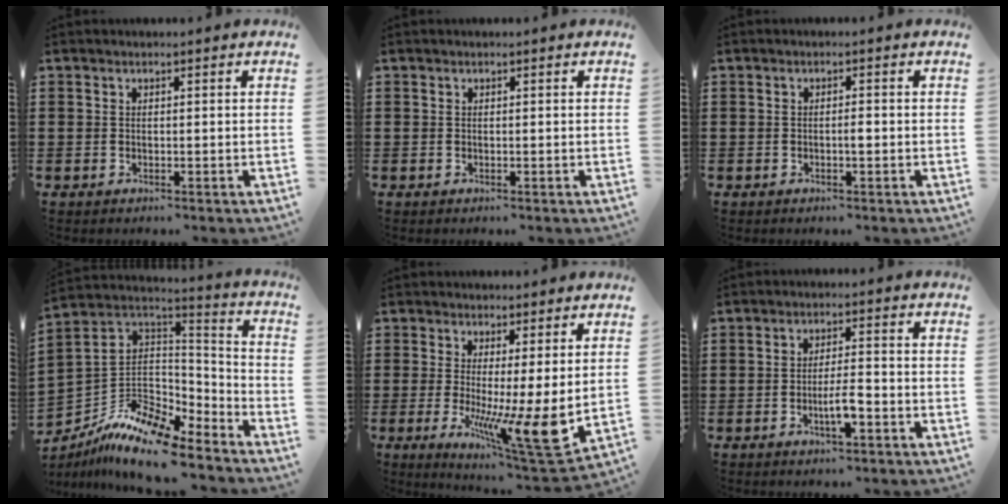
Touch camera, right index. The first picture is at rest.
{"total": 0.0}
{"total": 1.2, "force": [-0.4, 0.3, 1.1], "torque": [-0.022, 0.000, -0.007]}
{"total": 10.7, "force": [-8.4, 3.4, 5.7], "torque": [-0.122, 0.012, -0.164]}
{"total": 8.0, "force": [-0.9, 0.4, 8.0], "torque": [-0.110, -0.043, -0.014]}
{"total": 4.3, "force": [-1.7, 0.9, 3.8], "torque": [-0.071, 0.002, -0.033]}